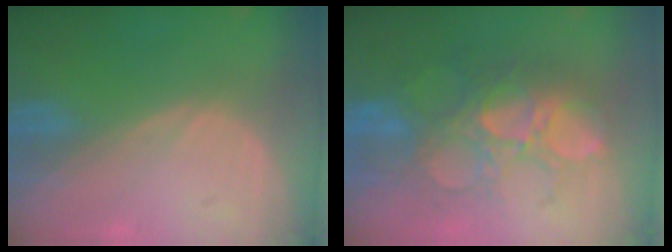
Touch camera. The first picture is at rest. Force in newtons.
{"total": 10.3, "press": 9.7, "slide": 3.7}